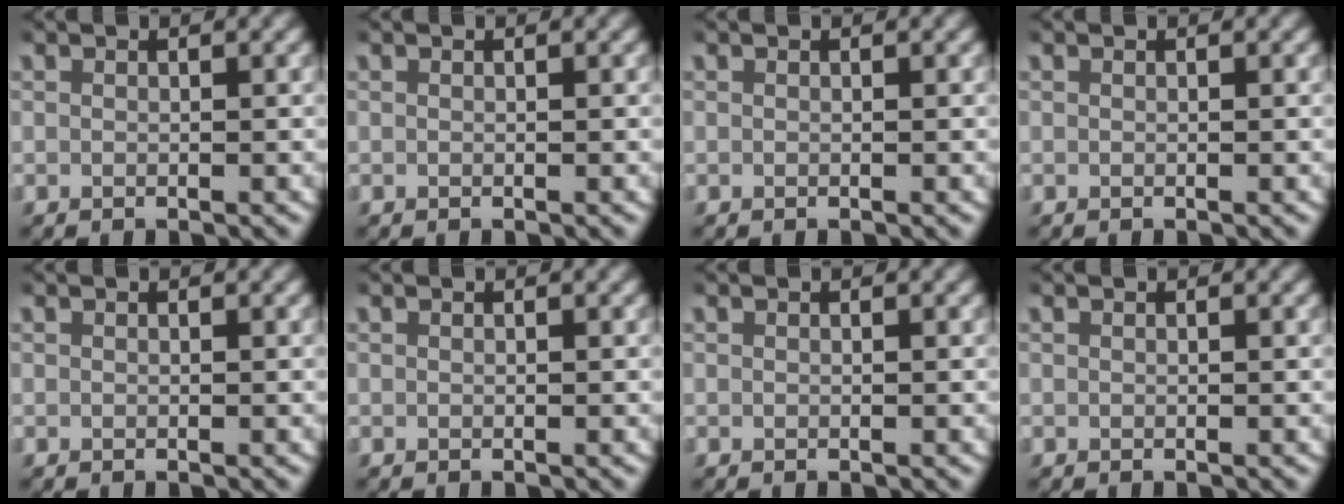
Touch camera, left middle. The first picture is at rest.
{"total": 0.0}
{"total": 0.0}
{"total": 0.0}
{"total": 0.0}
{"total": 0.0}
{"total": 0.0}
{"total": 0.0}